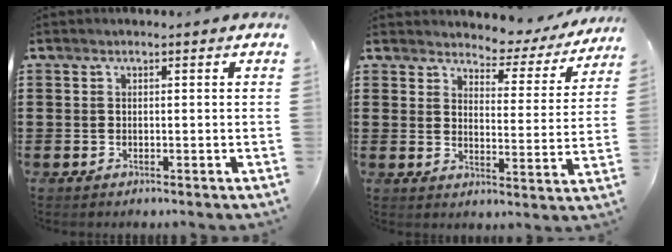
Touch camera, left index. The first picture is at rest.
{"total": 3.3, "force": [3.3, 0.7, 0.2], "torque": [-0.021, -0.028, 0.048]}